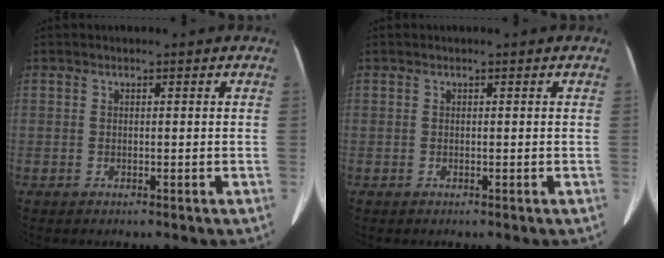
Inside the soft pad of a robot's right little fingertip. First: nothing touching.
{"total": 0.0}